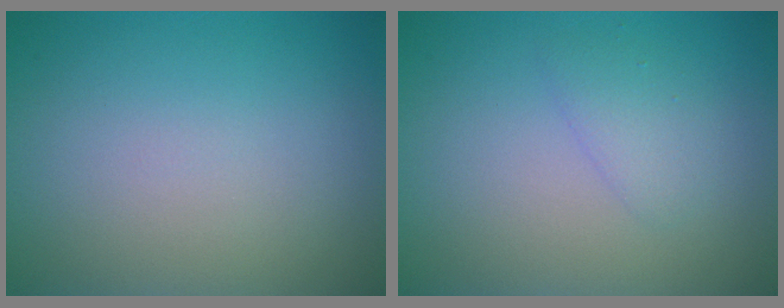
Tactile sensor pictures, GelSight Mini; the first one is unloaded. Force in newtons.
{"total": 1.6, "press": 1.6, "slide": 0.1}